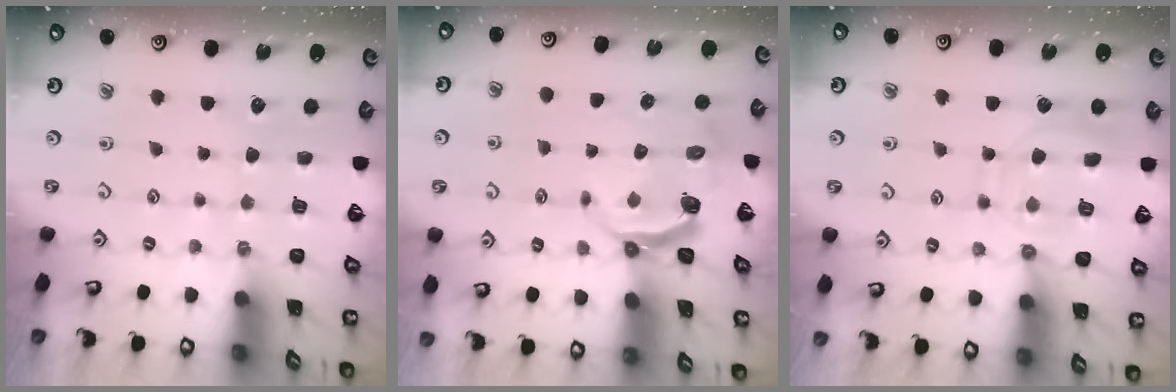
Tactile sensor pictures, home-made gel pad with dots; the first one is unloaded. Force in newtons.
{"total": 4.9, "press": 4.0, "slide": 2.8}
{"total": 10.9, "press": 10.9, "slide": 0.9}